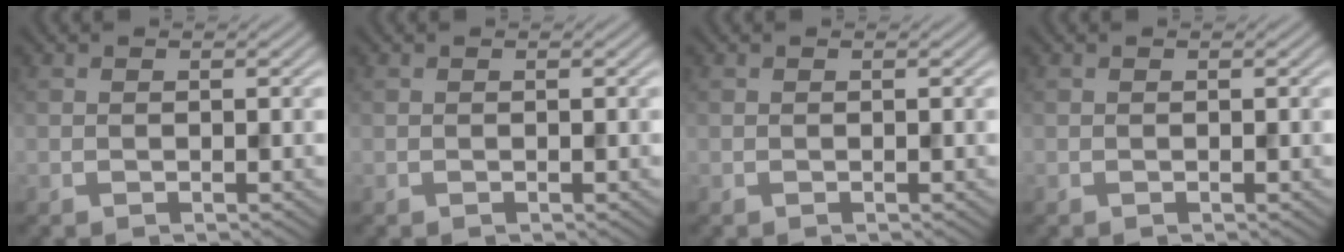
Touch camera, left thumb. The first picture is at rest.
{"total": 0.0}
{"total": 0.0}
{"total": 0.0}